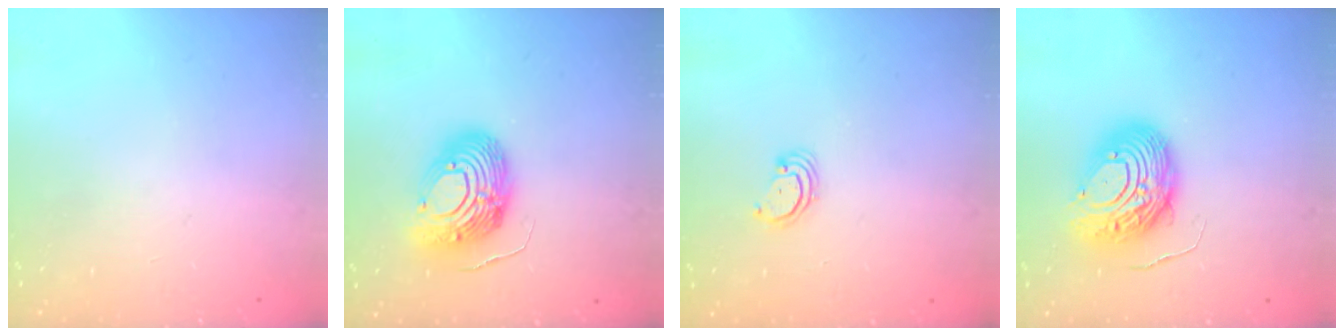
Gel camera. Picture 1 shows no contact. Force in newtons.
{"total": 13.7, "press": 13.7, "slide": 1.2}
{"total": 2.3, "press": 2.3, "slide": 0.2}
{"total": 11.8, "press": 11.8, "slide": 1.3}